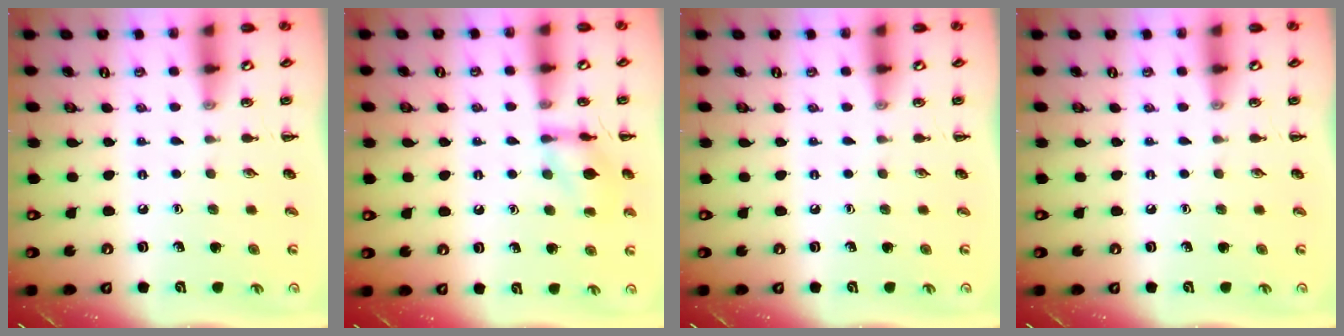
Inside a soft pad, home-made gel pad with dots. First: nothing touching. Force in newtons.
{"total": 10.8, "press": 10.8, "slide": 0.4}
{"total": 0.0}
{"total": 0.0}